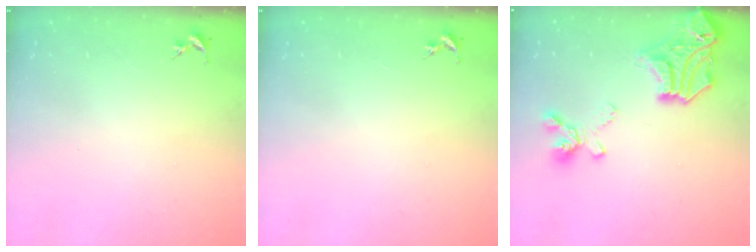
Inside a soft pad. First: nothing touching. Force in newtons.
{"total": 0.0}
{"total": 19.7, "press": 19.7, "slide": 1.0}